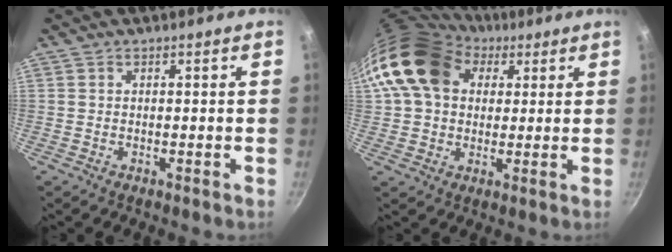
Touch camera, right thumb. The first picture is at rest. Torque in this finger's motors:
{"motor_torque": [2.30, 2.70, 1.14, -0.18, 0.19]}